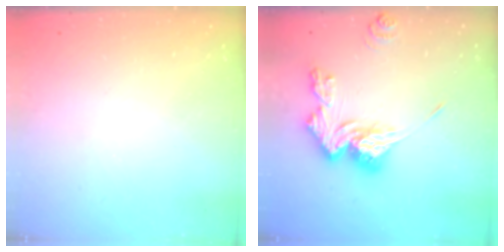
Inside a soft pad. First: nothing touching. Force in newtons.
{"total": 15.3, "press": 15.2, "slide": 1.4}